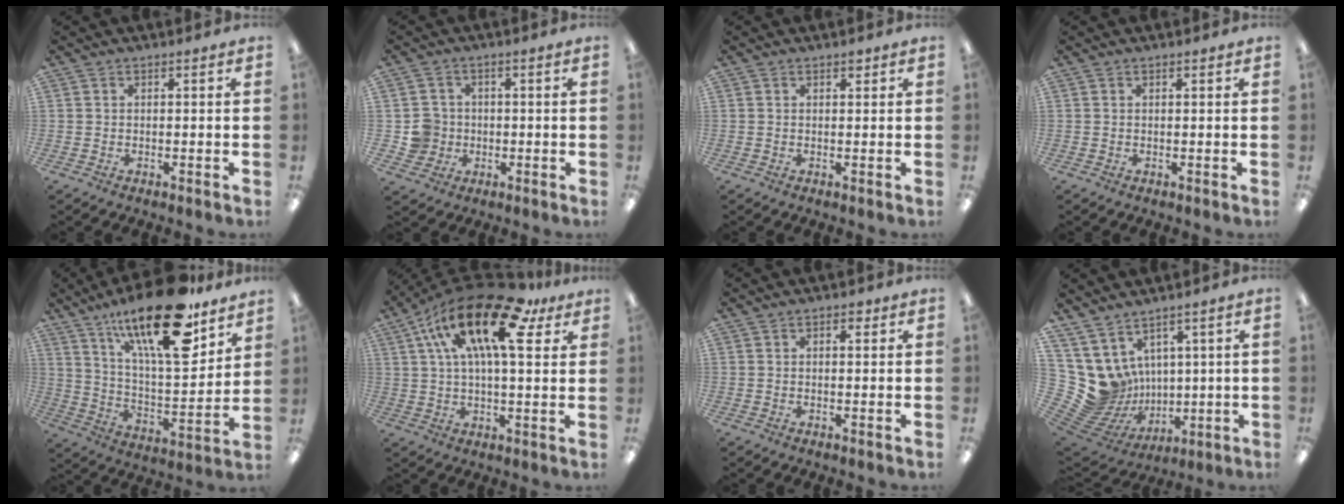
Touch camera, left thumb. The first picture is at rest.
{"total": 5.6, "force": [-0.6, 5.6, 0.7], "torque": [-0.023, 0.013, -0.009]}
{"total": 1.1, "force": [0.7, 0.6, 0.5], "torque": [-0.003, -0.001, 0.011]}
{"total": 0.0}
{"total": 24.9, "force": [16.4, 8.1, 16.9], "torque": [-0.269, -0.096, 0.270]}
{"total": 22.0, "force": [10.4, 8.4, 17.5], "torque": [-0.307, -0.038, 0.166]}
{"total": 1.8, "force": [0.8, 0.9, 1.3], "torque": [-0.010, -0.002, 0.009]}
{"total": 11.7, "force": [2.2, 11.0, 3.5], "torque": [-0.127, -0.047, 0.057]}